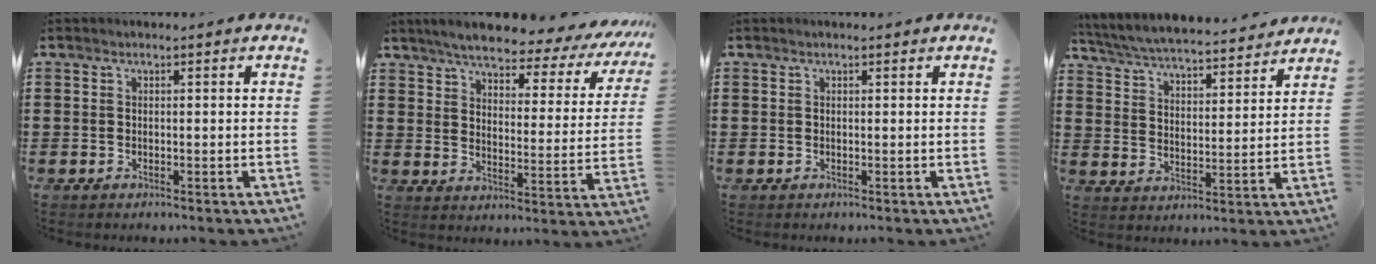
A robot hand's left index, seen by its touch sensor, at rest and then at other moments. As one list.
[{"total": 5.7, "force": [5.1, 0.9, 2.5], "torque": [-0.066, -0.035, 0.081]}, {"total": 0.0}, {"total": 5.2, "force": [5.1, -0.2, 1.2], "torque": [-0.048, -0.037, 0.084]}]